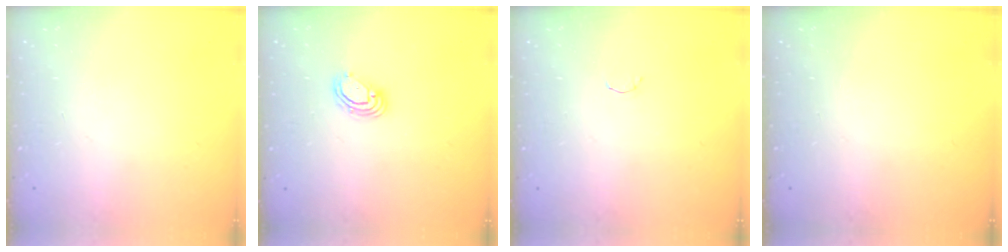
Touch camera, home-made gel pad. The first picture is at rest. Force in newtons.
{"total": 4.9, "press": 4.8, "slide": 0.6}
{"total": 1.8, "press": 1.7, "slide": 0.4}
{"total": 0.0}